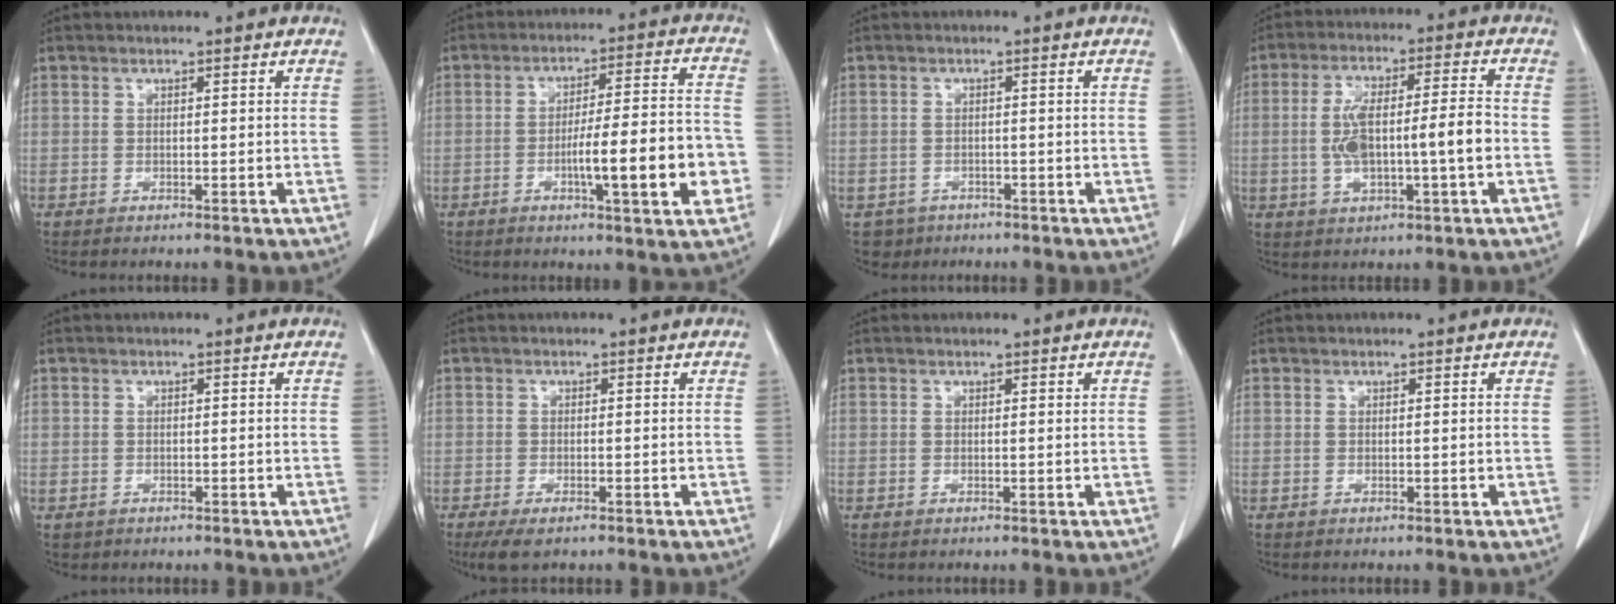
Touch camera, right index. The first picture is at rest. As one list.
[{"total": 13.3, "force": [-3.8, 1.2, 12.7], "torque": [-0.192, 0.006, -0.057]}, {"total": 3.5, "force": [-2.0, 2.9, -0.1], "torque": [0.006, 0.009, -0.027]}, {"total": 10.5, "force": [-1.2, 1.7, 10.3], "torque": [-0.194, 0.018, -0.020]}, {"total": 1.0, "force": [-0.3, 0.9, 0.0], "torque": [-0.005, 0.005, 0.001]}, {"total": 3.5, "force": [-2.3, 1.2, 2.4], "torque": [-0.043, -0.008, -0.032]}, {"total": 0.0}, {"total": 0.0}]